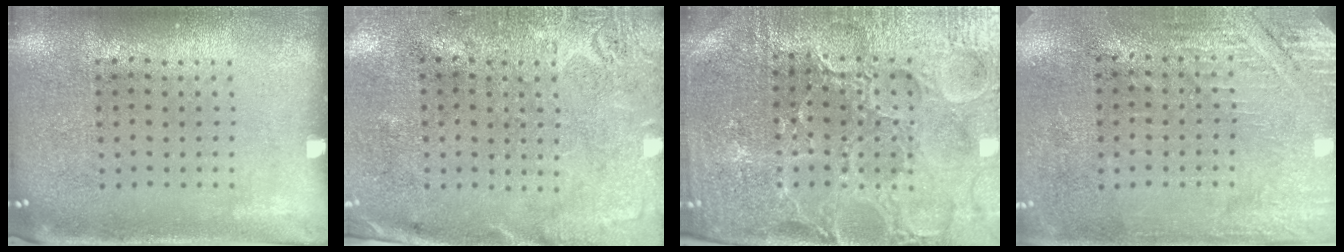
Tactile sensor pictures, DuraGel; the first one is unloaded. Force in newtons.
{"total": 2.8, "press": 2.2, "slide": 1.8}
{"total": 4.6, "press": 4.4, "slide": 1.5}
{"total": 2.9, "press": 2.7, "slide": 1.1}